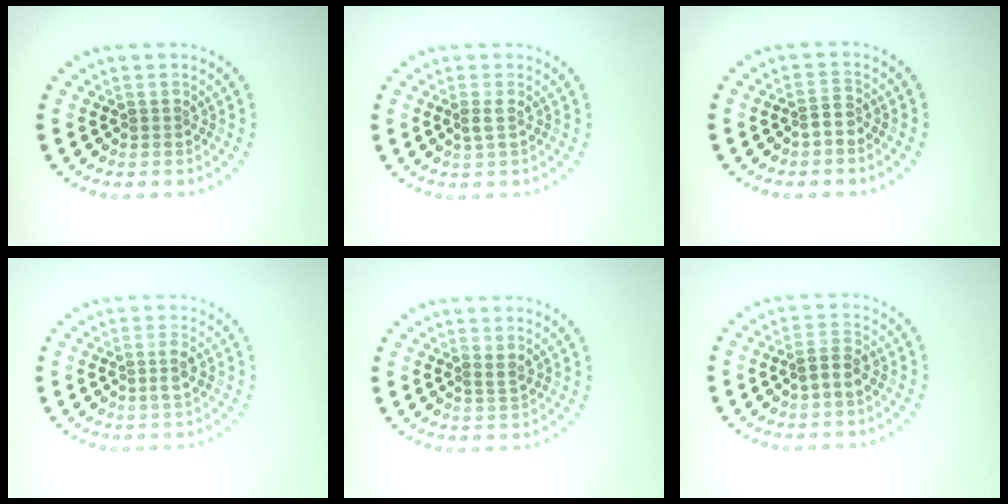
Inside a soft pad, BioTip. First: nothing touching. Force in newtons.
{"total": 0.9, "press": 0.9, "slide": 0.2}
{"total": 1.6, "press": 1.2, "slide": 1.0}
{"total": 1.4, "press": 1.2, "slide": 0.8}
{"total": 0.6, "press": 0.4, "slide": 0.5}
{"total": 2.0, "press": 1.9, "slide": 0.6}